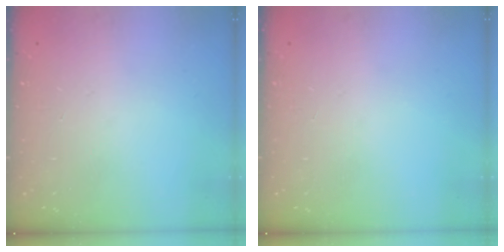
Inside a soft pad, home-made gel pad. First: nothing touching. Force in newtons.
{"total": 0.0}